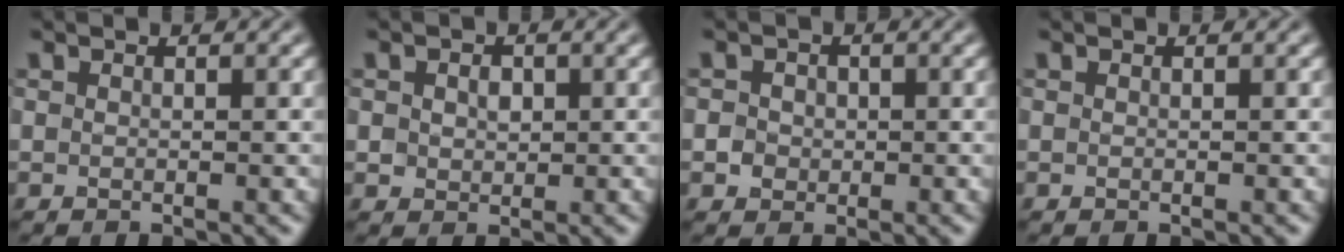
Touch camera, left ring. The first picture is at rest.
{"total": 1.7, "force": [0.3, 1.4, 0.9], "torque": [-0.018, -0.001, 0.007]}
{"total": 2.3, "force": [0.2, 2.1, 0.8], "torque": [0.001, 0.006, -0.004]}
{"total": 0.0}